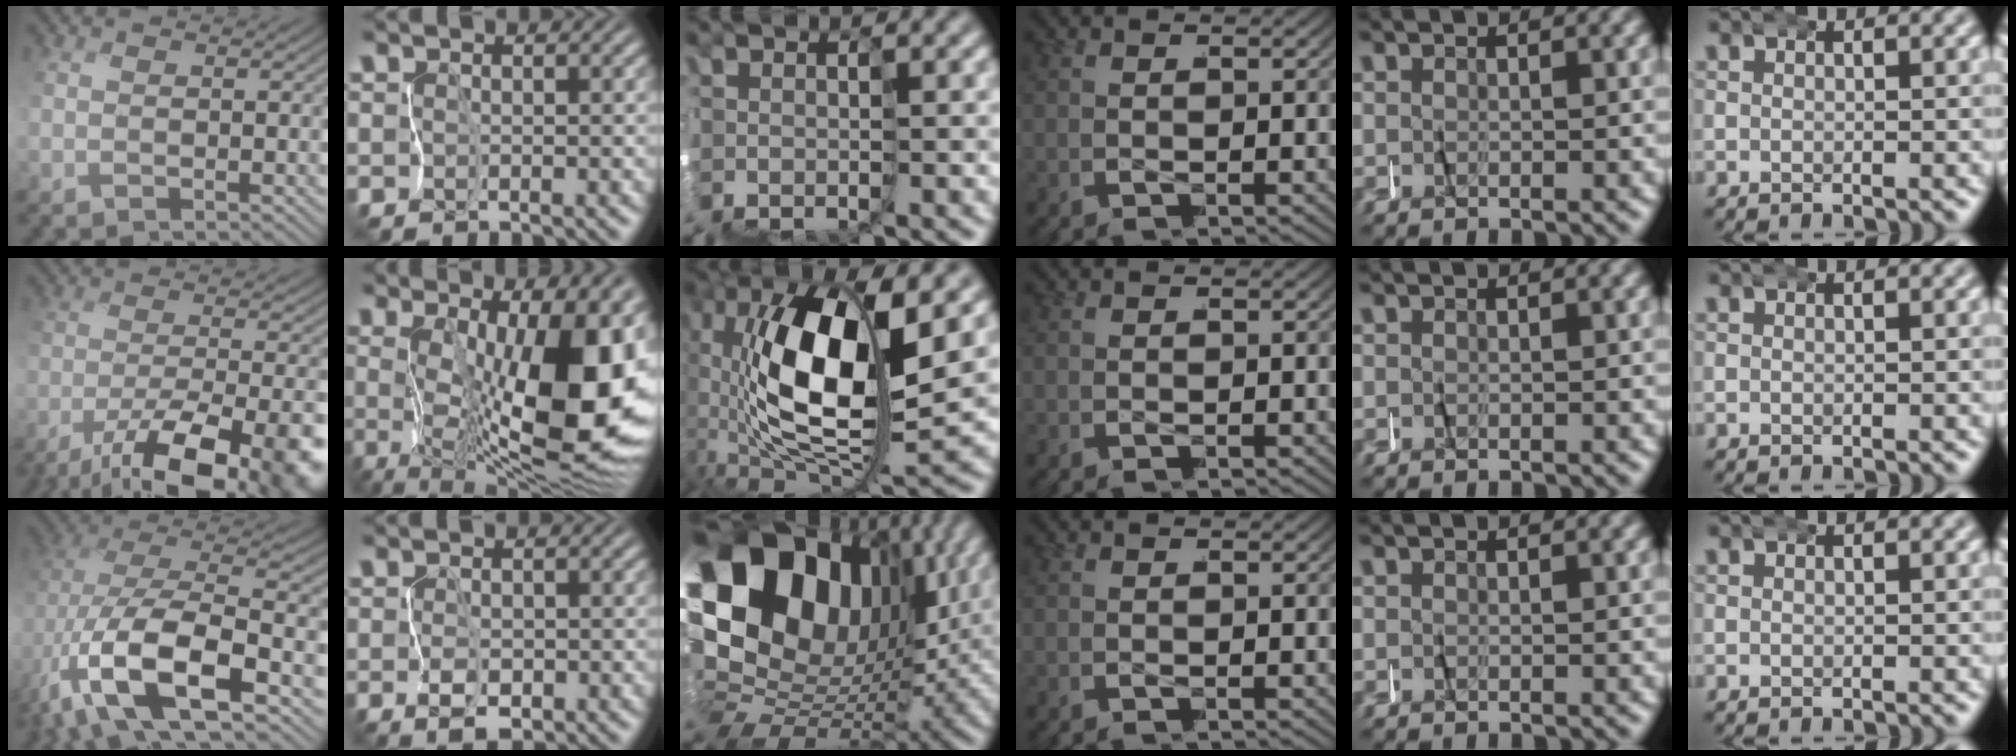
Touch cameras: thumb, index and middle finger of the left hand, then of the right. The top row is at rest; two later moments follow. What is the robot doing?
{"motion": "wrap", "object": "felt sheet"}